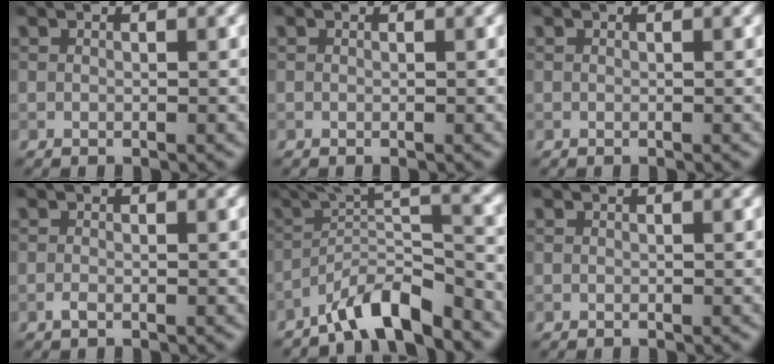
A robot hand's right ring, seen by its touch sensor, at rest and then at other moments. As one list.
[{"total": 0.0}, {"total": 0.0}, {"total": 0.7, "force": [-0.5, 0.2, 0.5], "torque": [-0.012, -0.003, -0.010]}, {"total": 7.1, "force": [-4.5, 1.2, 5.3], "torque": [-0.077, 0.015, -0.086]}, {"total": 0.0}]